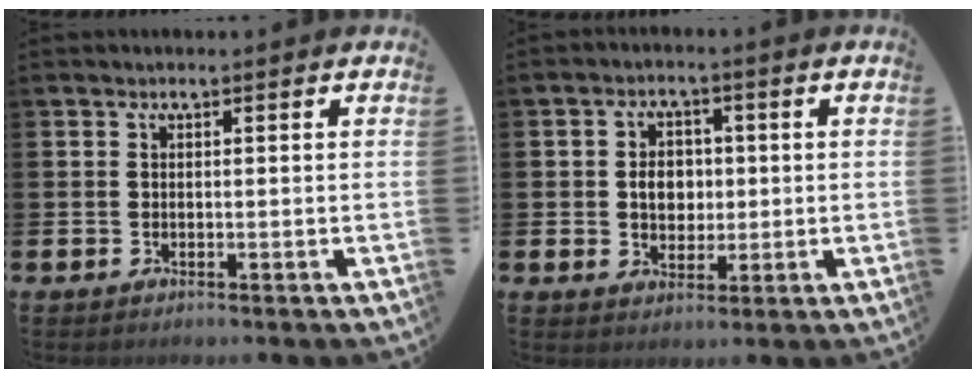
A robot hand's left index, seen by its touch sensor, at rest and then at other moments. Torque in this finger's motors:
{"motor_torque": [0.30, 0.07, 0.13, 0.10]}